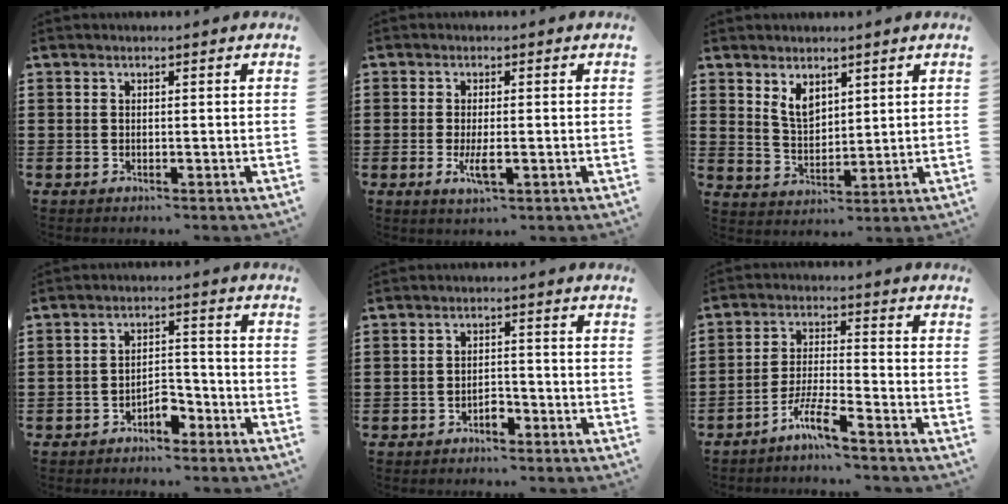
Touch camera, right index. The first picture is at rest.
{"total": 3.8, "force": [-1.0, 1.3, 3.4], "torque": [-0.078, -0.006, -0.024]}
{"total": 4.7, "force": [2.9, 2.7, 2.6], "torque": [-0.060, 0.003, 0.053]}
{"total": 3.8, "force": [-2.8, 1.8, 1.9], "torque": [-0.035, 0.010, -0.055]}
{"total": 2.4, "force": [-1.7, 1.1, 1.2], "torque": [-0.028, 0.003, -0.035]}
{"total": 6.1, "force": [-4.9, 0.2, 3.7], "torque": [-0.089, -0.009, -0.098]}